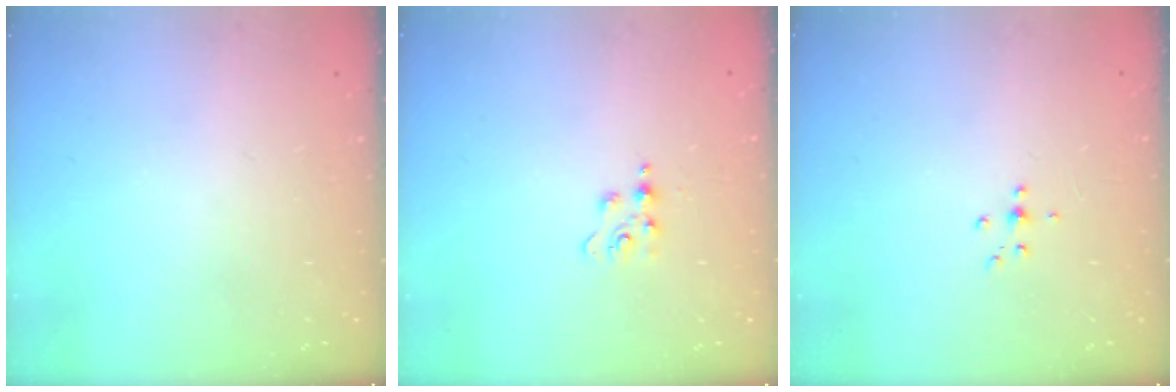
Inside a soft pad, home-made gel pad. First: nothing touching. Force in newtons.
{"total": 3.8, "press": 3.8, "slide": 0.4}
{"total": 3.5, "press": 3.3, "slide": 1.0}